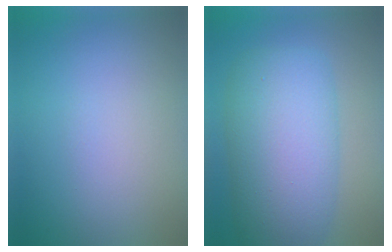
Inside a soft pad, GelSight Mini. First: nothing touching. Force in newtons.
{"total": 10.1, "press": 10.1, "slide": 0.1}